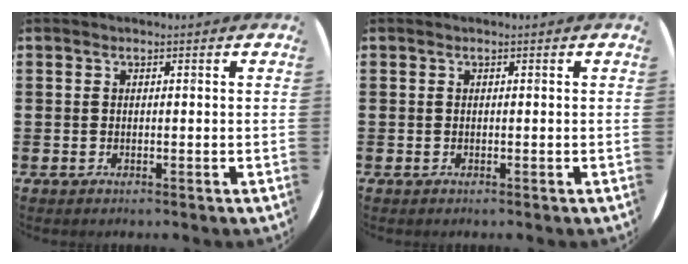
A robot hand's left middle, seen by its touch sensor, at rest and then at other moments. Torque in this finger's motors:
{"motor_torque": [0.00, 0.00, -0.02, 0.00]}